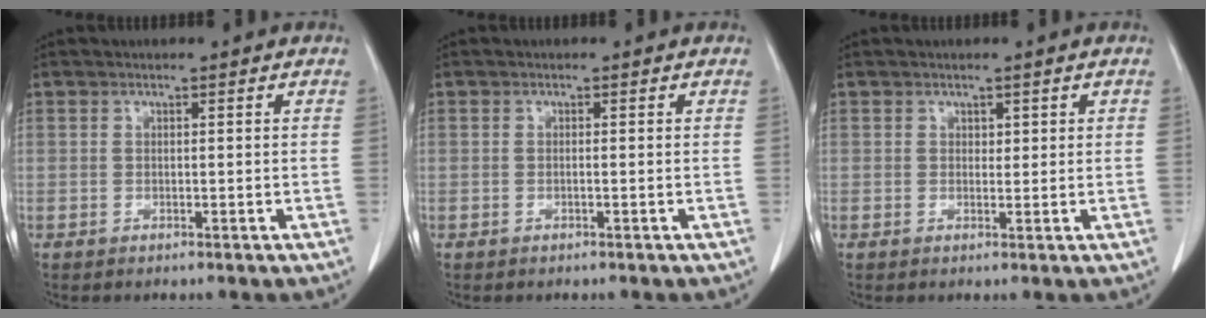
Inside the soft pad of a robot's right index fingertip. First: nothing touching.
{"total": 0.0}
{"total": 1.2, "force": [0.6, 0.9, 0.6], "torque": [-0.002, -0.001, 0.007]}